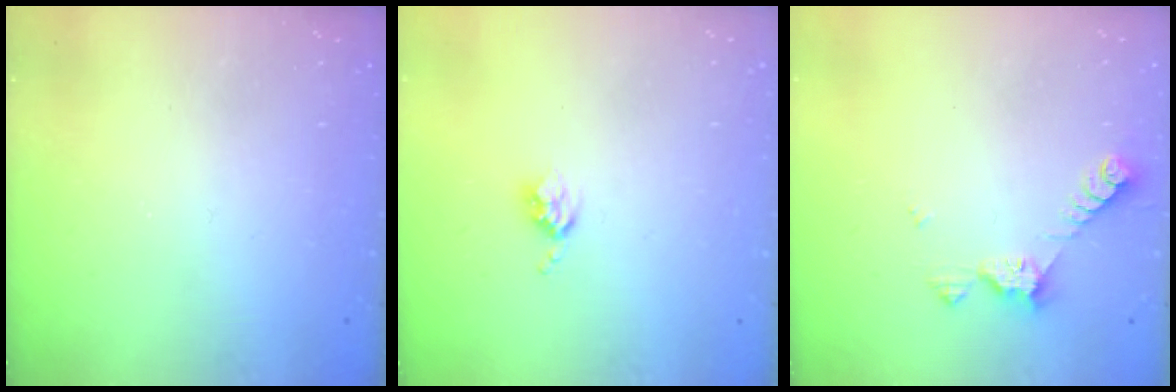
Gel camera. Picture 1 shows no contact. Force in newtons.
{"total": 3.3, "press": 3.3, "slide": 0.4}
{"total": 6.7, "press": 6.7, "slide": 0.4}